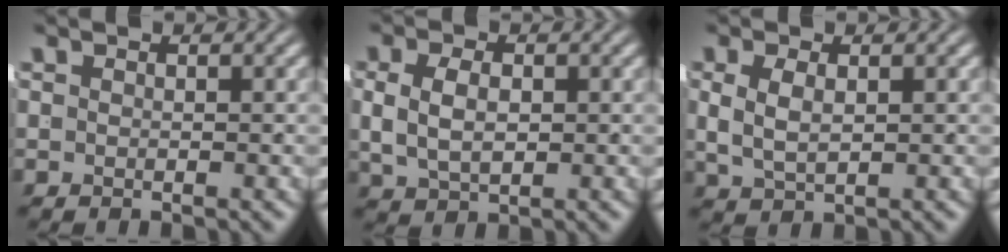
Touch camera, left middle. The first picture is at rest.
{"total": 4.1, "force": [0.3, 2.9, 2.9], "torque": [-0.051, -0.002, 0.013]}
{"total": 3.2, "force": [0.5, 2.1, 2.3], "torque": [-0.047, -0.005, 0.017]}